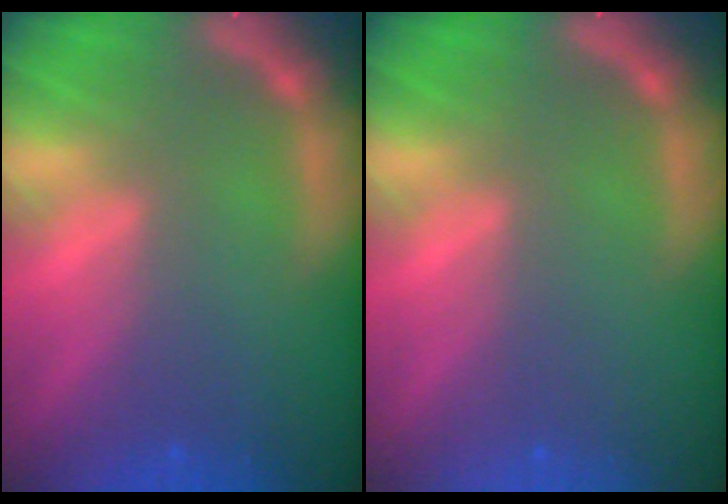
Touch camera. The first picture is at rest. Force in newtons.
{"total": 0.0}